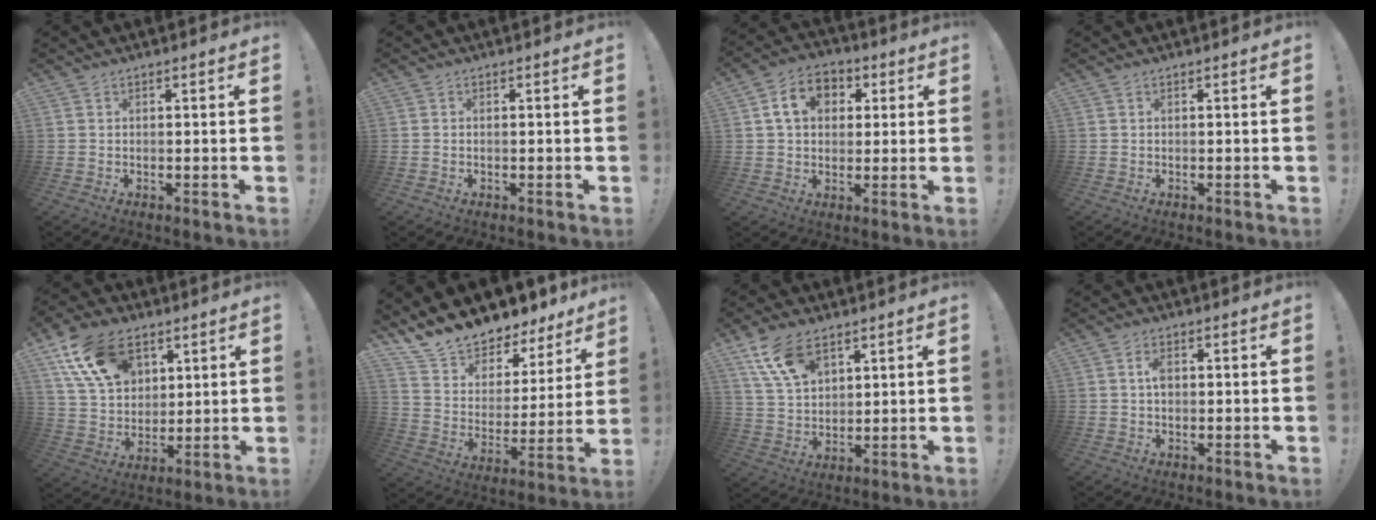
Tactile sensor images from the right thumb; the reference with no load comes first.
{"total": 0.0}
{"total": 10.6, "force": [3.1, 8.3, 5.9], "torque": [-0.088, 0.008, 0.060]}
{"total": 0.0}
{"total": 17.9, "force": [9.3, 11.6, 9.9], "torque": [-0.174, -0.035, 0.177]}
{"total": 13.4, "force": [12.5, 4.2, 2.0], "torque": [-0.049, -0.119, 0.226]}
{"total": 12.1, "force": [7.5, 6.6, 6.9], "torque": [-0.120, -0.031, 0.145]}
{"total": 2.9, "force": [0.4, 1.8, 2.2], "torque": [-0.020, -0.004, 0.002]}